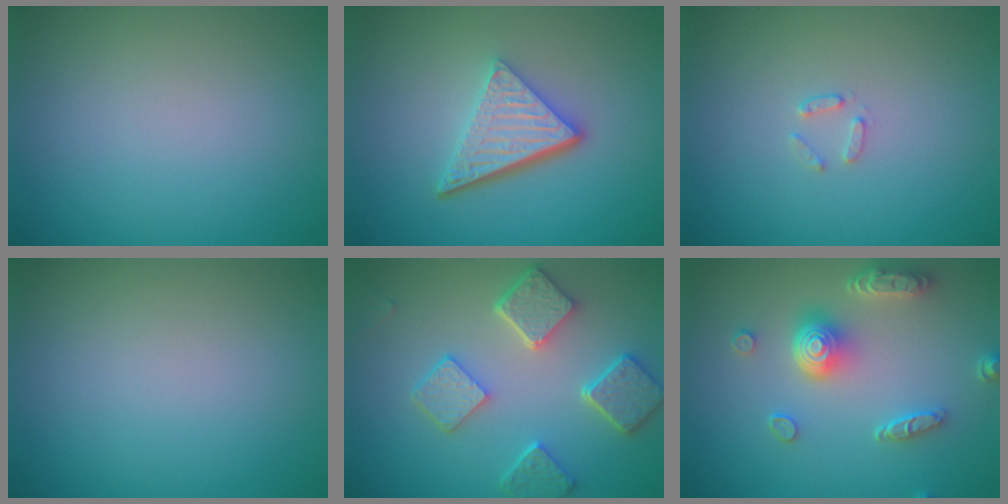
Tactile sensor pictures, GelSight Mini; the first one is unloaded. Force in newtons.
{"total": 5.2, "press": 3.5, "slide": 3.8}
{"total": 1.0, "press": 1.0, "slide": 0.2}
{"total": 0.0}
{"total": 5.5, "press": 4.3, "slide": 3.3}
{"total": 5.0, "press": 4.0, "slide": 3.1}